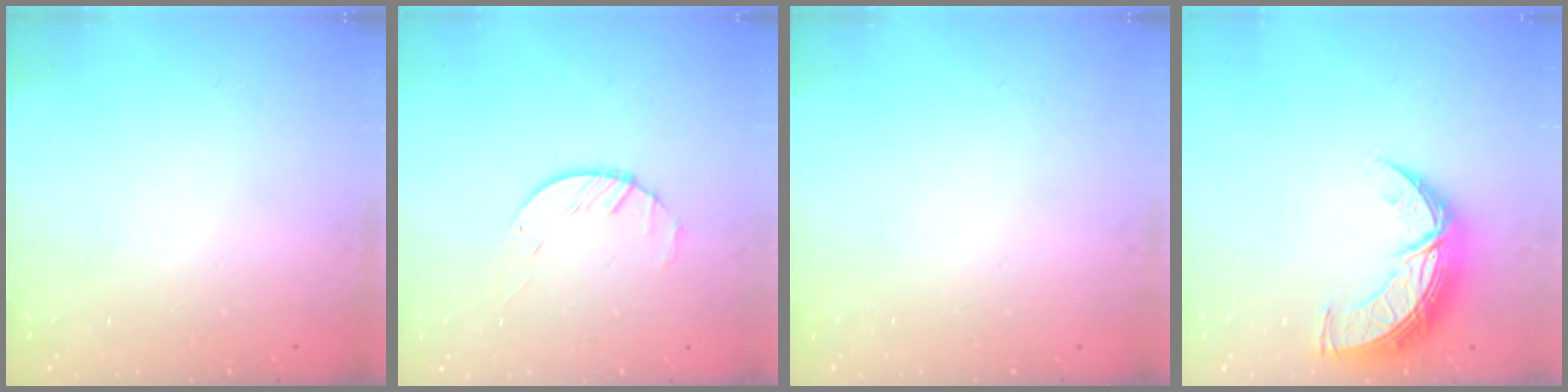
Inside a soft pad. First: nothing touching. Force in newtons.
{"total": 1.7, "press": 1.7, "slide": 0.3}
{"total": 0.0}
{"total": 10.7, "press": 10.6, "slide": 0.8}